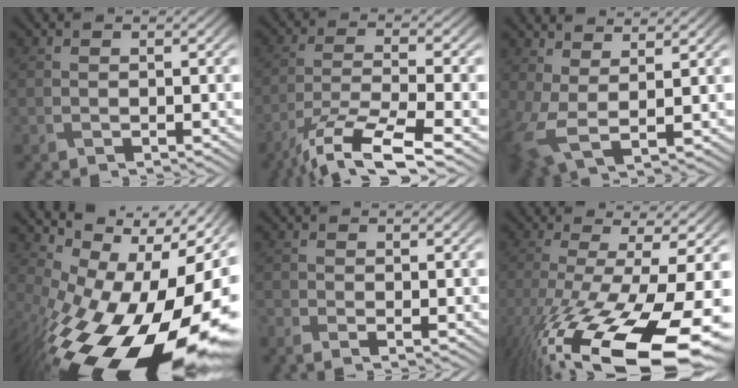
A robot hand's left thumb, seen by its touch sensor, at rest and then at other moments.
{"total": 10.5, "force": [-7.4, 2.1, 7.2], "torque": [-0.136, -0.006, -0.137]}
{"total": 6.4, "force": [1.8, 2.7, 5.5], "torque": [-0.140, -0.003, 0.031]}
{"total": 18.9, "force": [-4.6, 9.2, 15.8], "torque": [-0.244, -0.016, -0.079]}
{"total": 1.8, "force": [-1.3, 0.4, 1.1], "torque": [-0.030, -0.007, -0.030]}
{"total": 18.2, "force": [-8.2, 5.2, 15.4], "torque": [-0.303, -0.044, -0.125]}